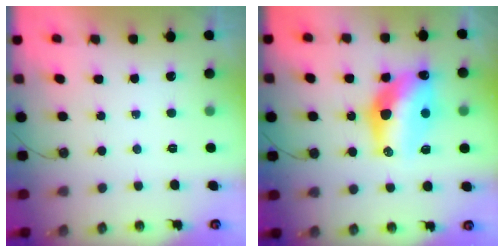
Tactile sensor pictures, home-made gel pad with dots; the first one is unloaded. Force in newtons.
{"total": 15.9, "press": 15.5, "slide": 3.3}